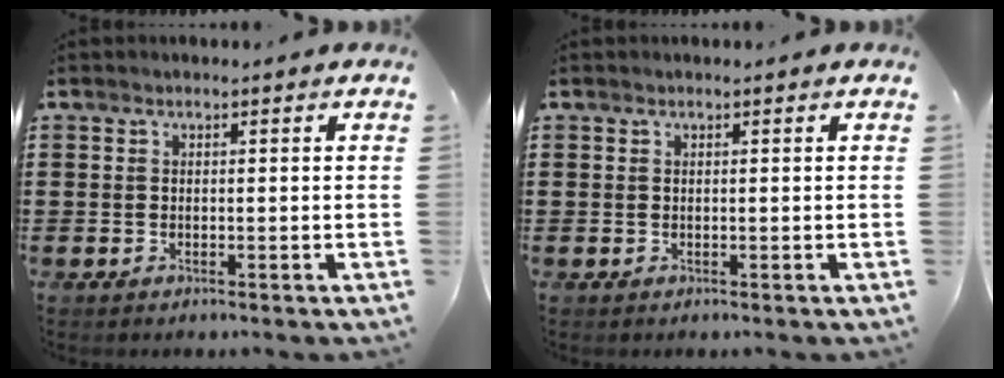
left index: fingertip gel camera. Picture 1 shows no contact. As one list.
[{"total": 0.0}]